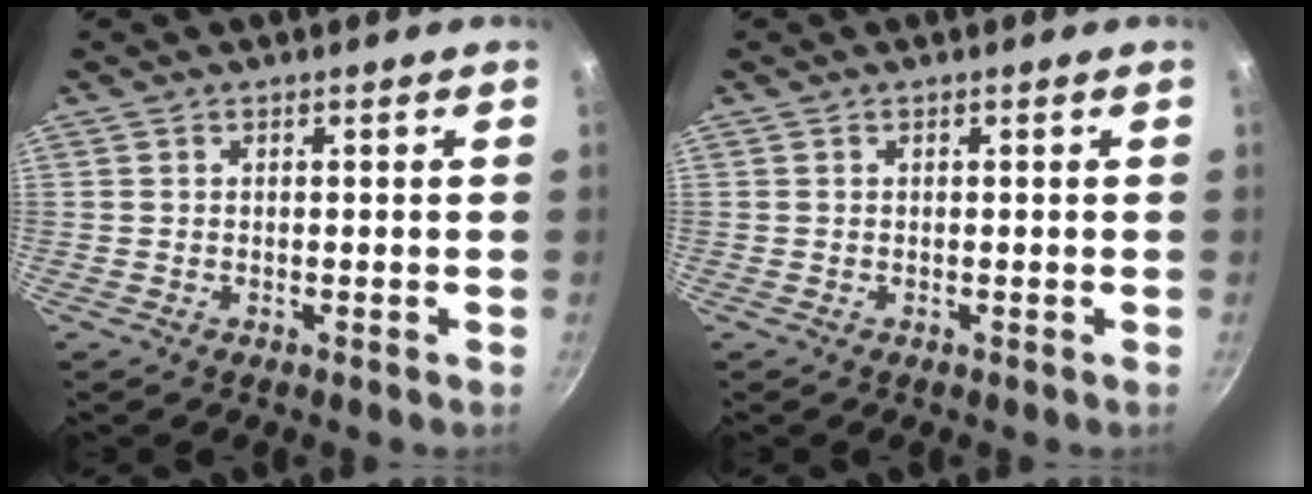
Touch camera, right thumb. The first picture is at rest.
{"total": 0.0}